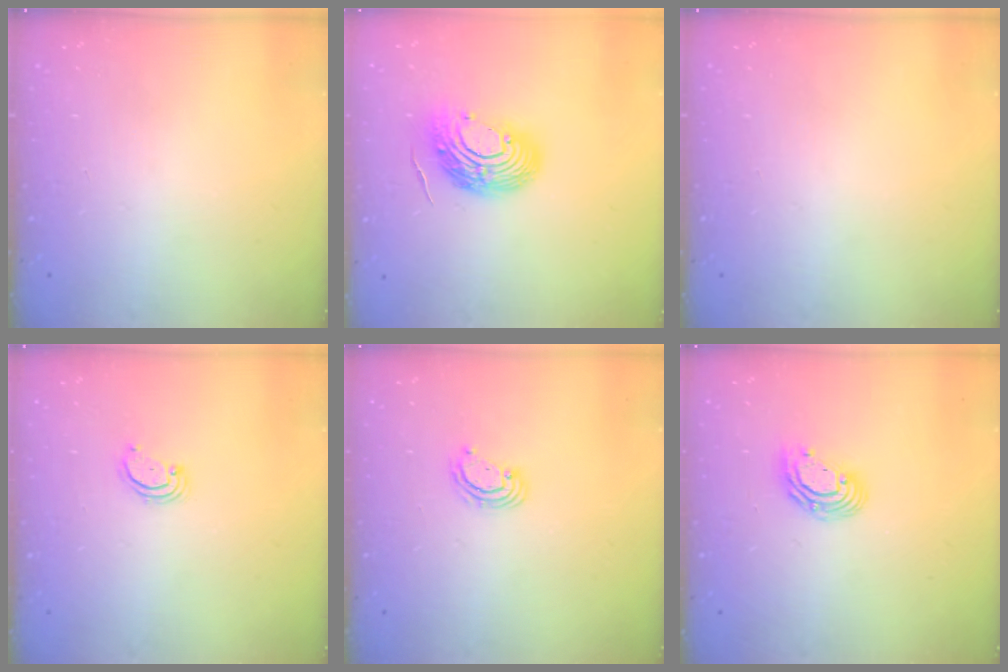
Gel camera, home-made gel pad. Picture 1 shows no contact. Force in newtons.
{"total": 13.7, "press": 13.7, "slide": 1.6}
{"total": 0.0}
{"total": 2.5, "press": 2.5, "slide": 0.3}
{"total": 2.9, "press": 2.9, "slide": 0.3}
{"total": 8.1, "press": 8.0, "slide": 1.4}